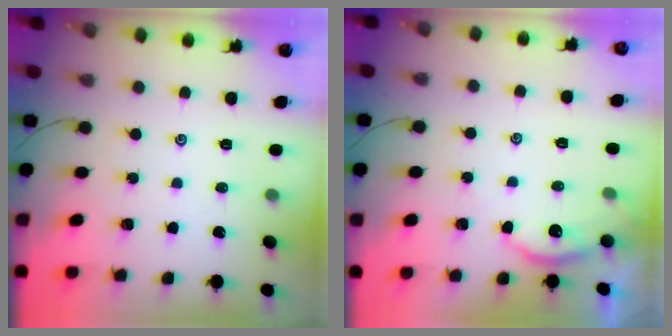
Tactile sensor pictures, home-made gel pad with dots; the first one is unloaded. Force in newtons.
{"total": 3.1, "press": 3.0, "slide": 0.3}